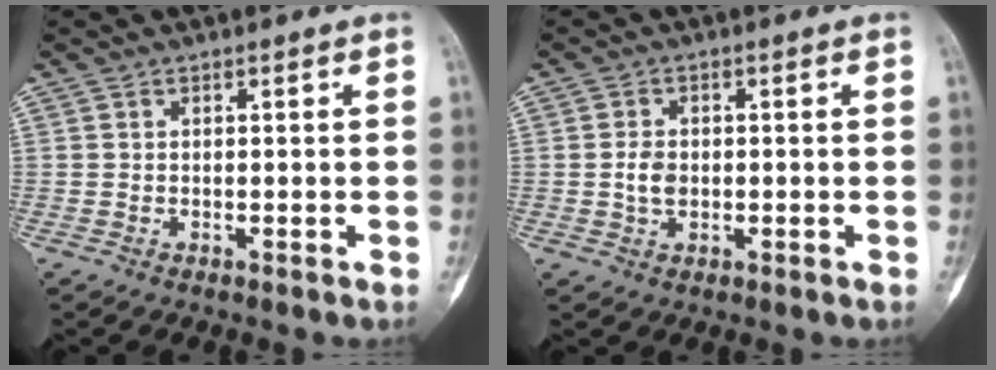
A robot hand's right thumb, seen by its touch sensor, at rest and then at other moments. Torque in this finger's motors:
{"motor_torque": [0.24, 0.38, -0.09, -0.26, 0.01]}